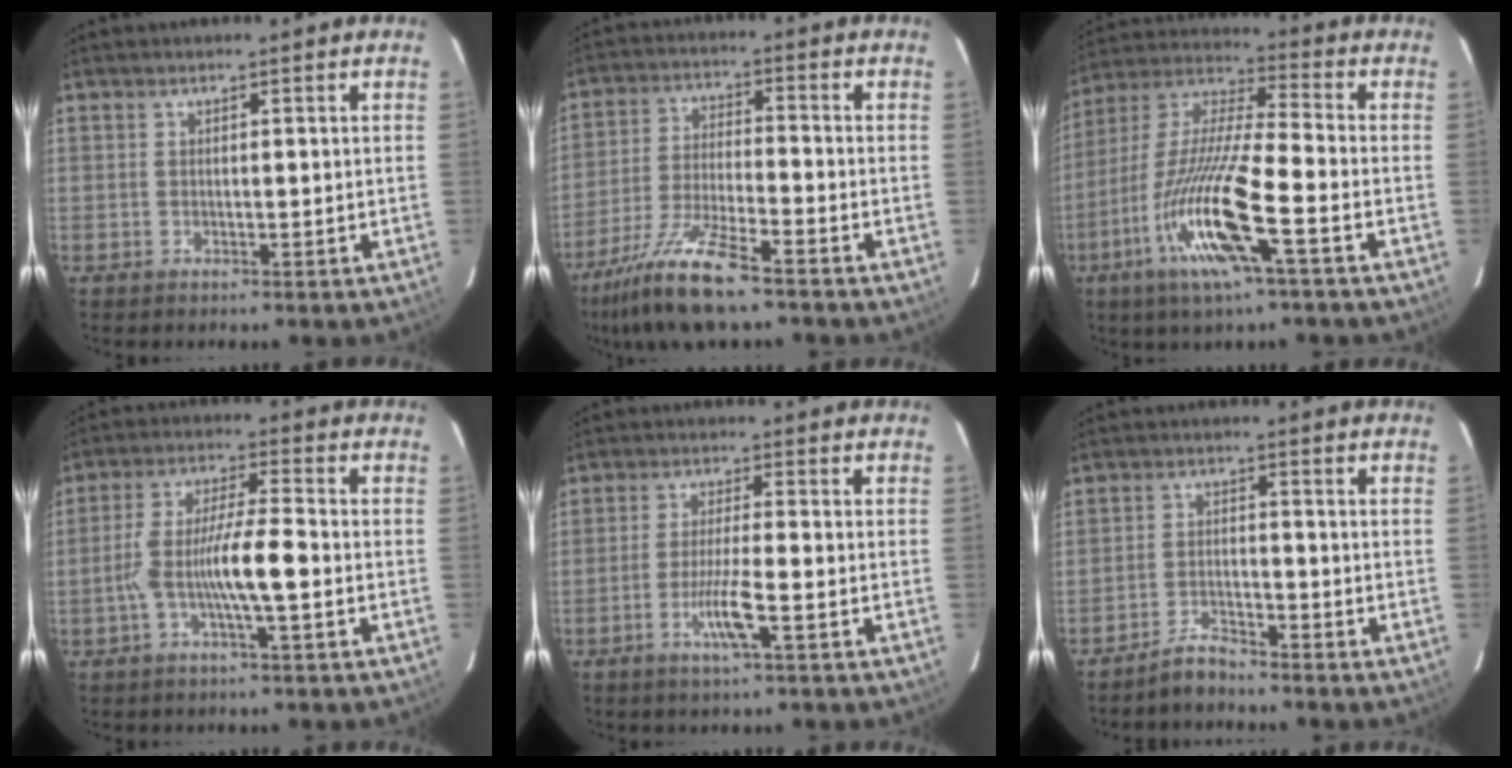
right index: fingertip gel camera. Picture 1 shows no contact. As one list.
[{"total": 11.4, "force": [-8.2, 1.1, 7.9], "torque": [-0.158, -0.029, -0.151]}, {"total": 16.6, "force": [-6.7, 1.2, 15.2], "torque": [-0.314, -0.015, -0.128]}, {"total": 9.0, "force": [-2.2, 0.9, 8.6], "torque": [-0.170, 0.011, -0.045]}, {"total": 5.7, "force": [-2.3, -0.1, 5.2], "torque": [-0.100, -0.009, -0.044]}, {"total": 3.1, "force": [-3.0, 0.3, 0.5], "torque": [-0.009, -0.009, -0.057]}]